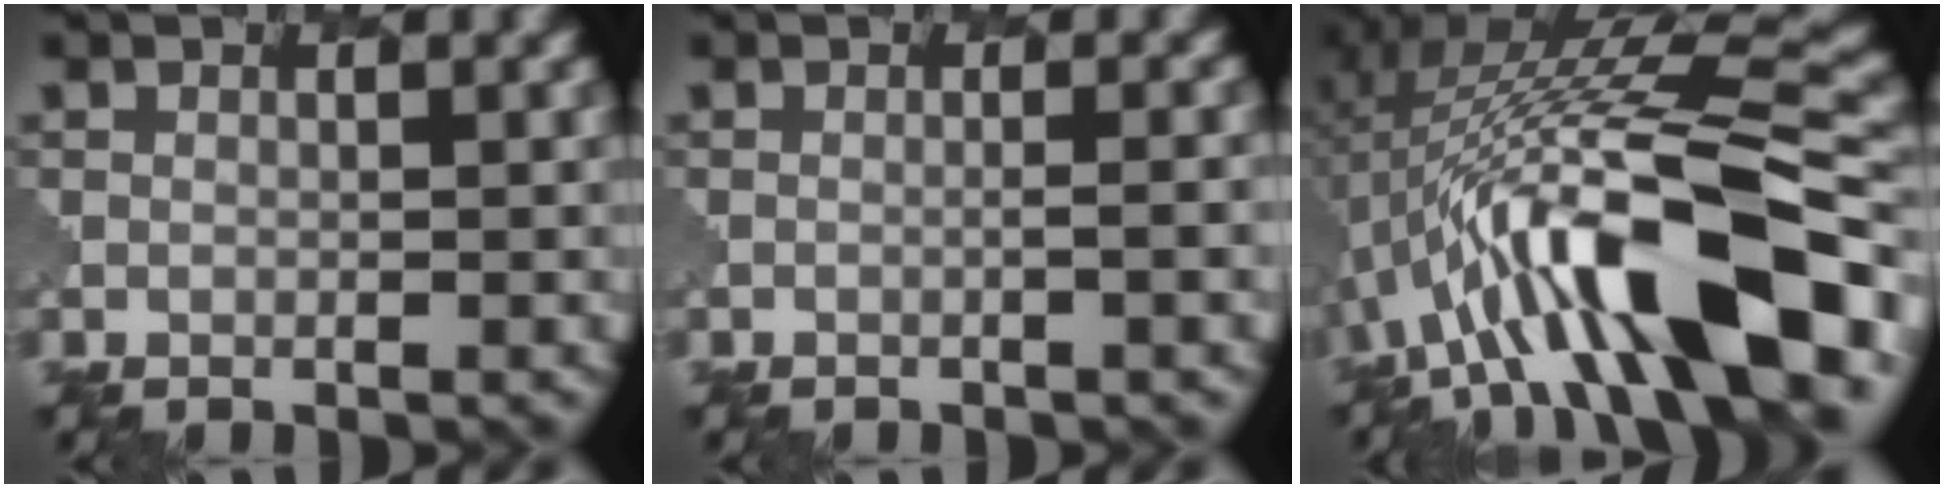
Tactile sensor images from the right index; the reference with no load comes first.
{"total": 1.6, "force": [-0.3, 0.5, 1.5], "torque": [-0.001, 0.009, -0.012]}
{"total": 15.0, "force": [-3.2, 4.5, 13.9], "torque": [-0.217, 0.023, -0.045]}